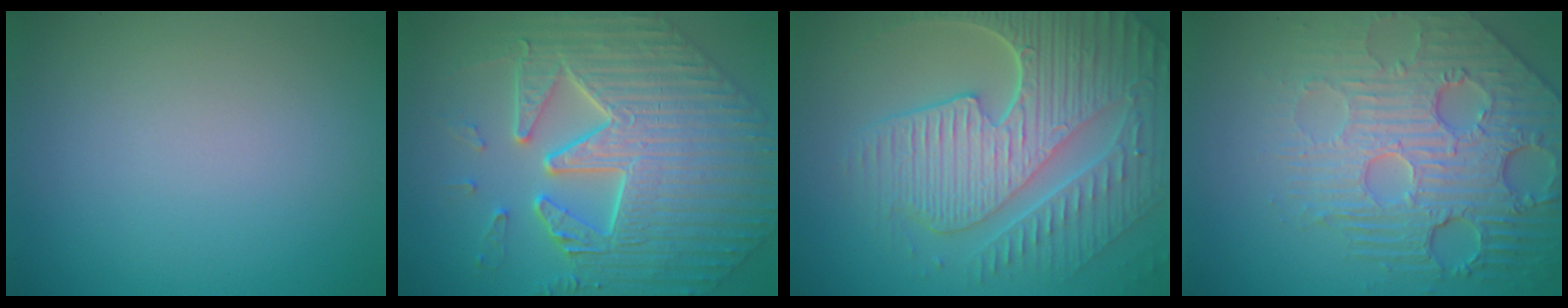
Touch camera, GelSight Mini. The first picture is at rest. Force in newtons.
{"total": 8.9, "press": 7.2, "slide": 5.3}
{"total": 10.0, "press": 6.6, "slide": 7.5}
{"total": 8.1, "press": 5.8, "slide": 5.7}